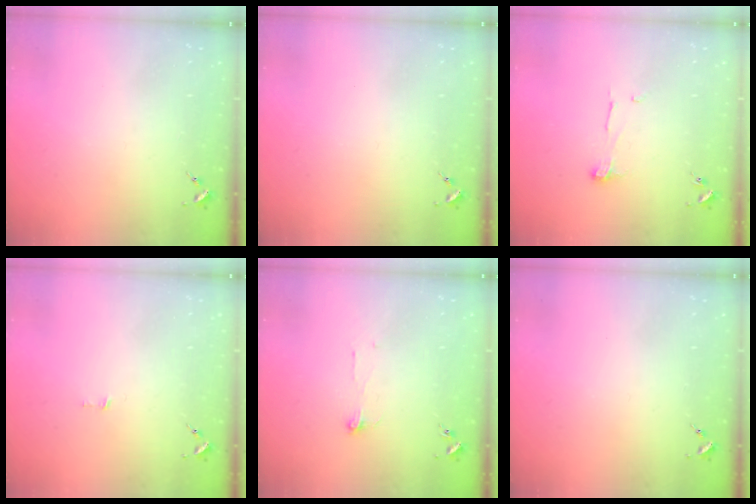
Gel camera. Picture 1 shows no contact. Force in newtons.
{"total": 0.0}
{"total": 5.4, "press": 5.4, "slide": 0.2}
{"total": 2.4, "press": 2.4, "slide": 0.2}
{"total": 4.0, "press": 4.0, "slide": 0.3}
{"total": 0.0}